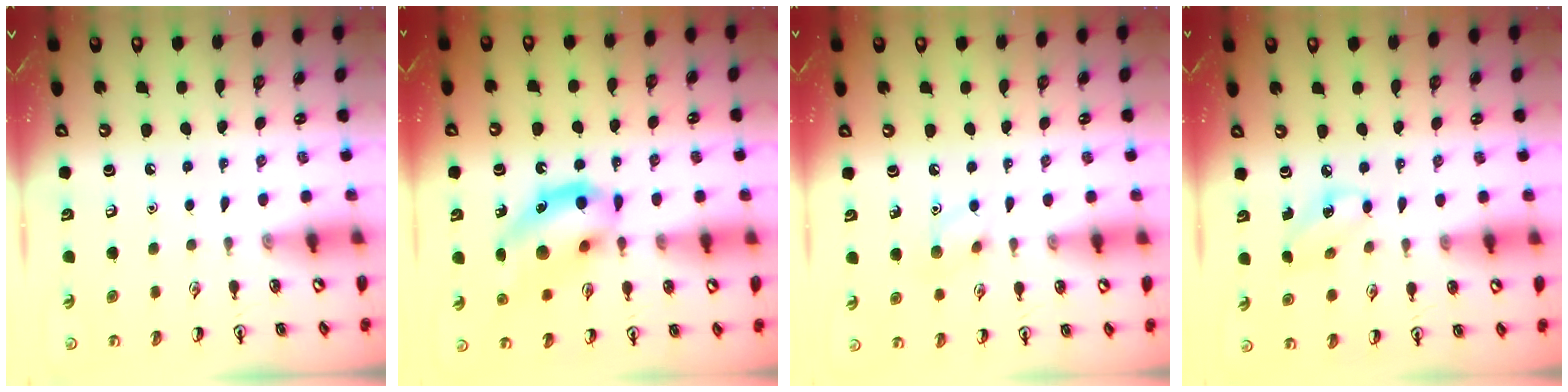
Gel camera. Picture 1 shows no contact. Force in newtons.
{"total": 14.4, "press": 14.2, "slide": 2.2}
{"total": 6.6, "press": 6.5, "slide": 1.0}
{"total": 4.4, "press": 4.3, "slide": 0.9}